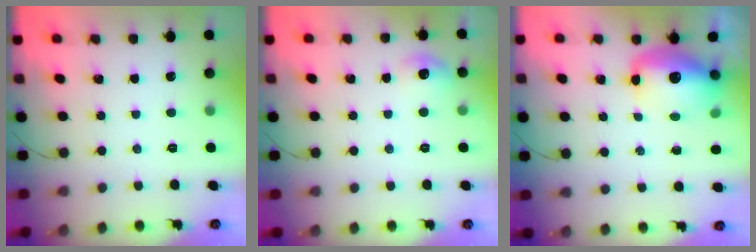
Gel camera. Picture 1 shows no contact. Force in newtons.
{"total": 6.8, "press": 6.6, "slide": 1.7}
{"total": 12.0, "press": 11.6, "slide": 2.8}